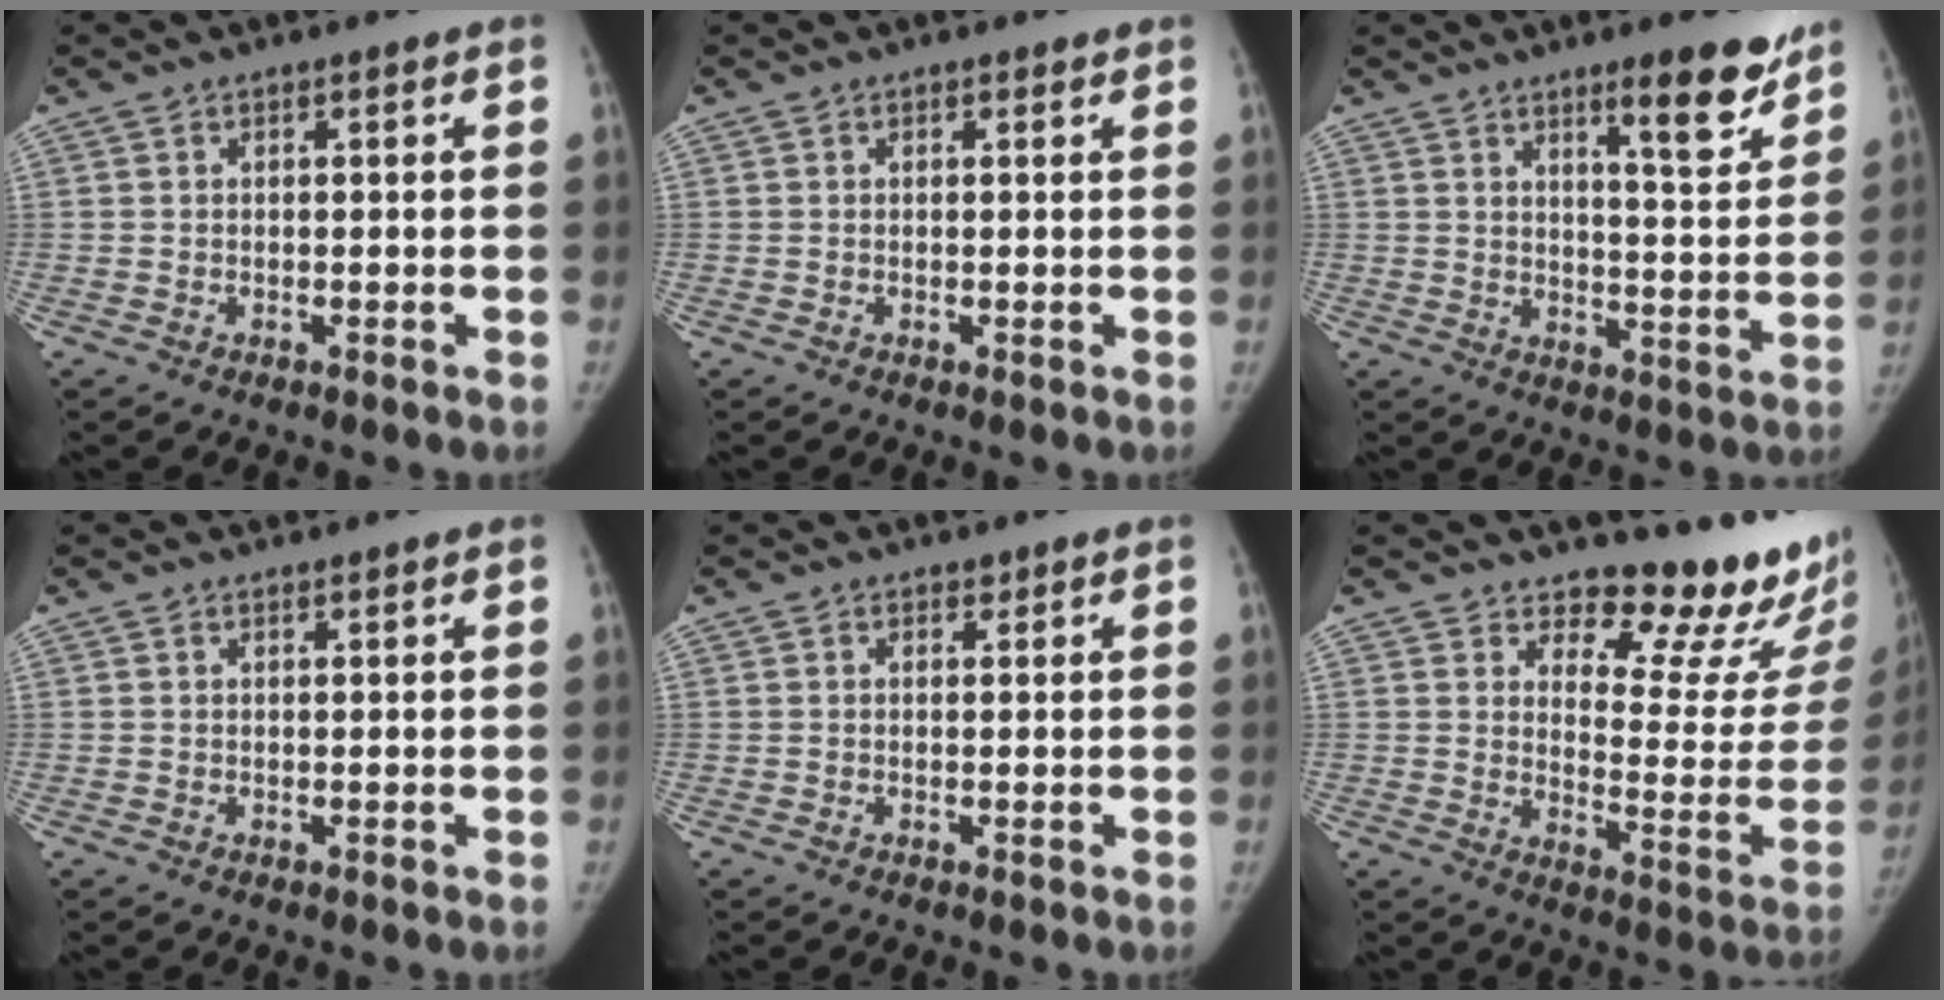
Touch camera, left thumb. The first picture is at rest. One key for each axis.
{"total": 0.7, "fx": 0.5, "fy": 0.3, "fz": 0.2, "tx": -0.003, "ty": -0.004, "tz": 0.005}
{"total": 10.6, "fx": 7.4, "fy": 2.2, "fz": 7.2, "tx": -0.076, "ty": -0.055, "tz": 0.109}
{"total": 0.6, "fx": 0.6, "fy": 0.0, "fz": 0.0, "tx": -0.004, "ty": -0.003, "tz": 0.010}
{"total": 0.6, "fx": 0.4, "fy": 0.3, "fz": 0.1, "tx": -0.001, "ty": -0.003, "tz": 0.005}
{"total": 18.3, "fx": 15.2, "fy": 6.2, "fz": 8.2, "tx": -0.048, "ty": -0.148, "tz": 0.184}